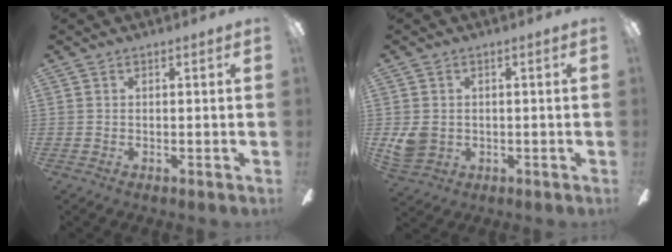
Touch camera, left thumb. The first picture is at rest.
{"total": 4.8, "force": [0.4, 4.2, 2.2], "torque": [-0.041, 0.006, 0.013]}